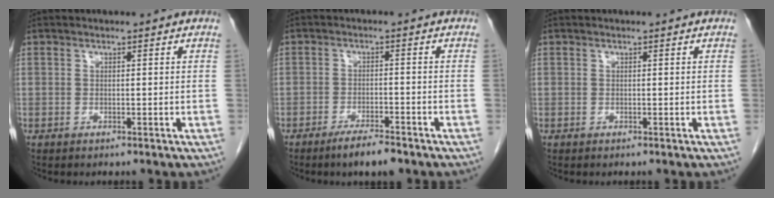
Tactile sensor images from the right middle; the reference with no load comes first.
{"total": 4.7, "force": [-3.6, 0.7, 2.9], "torque": [-0.054, -0.005, -0.061]}
{"total": 0.0}